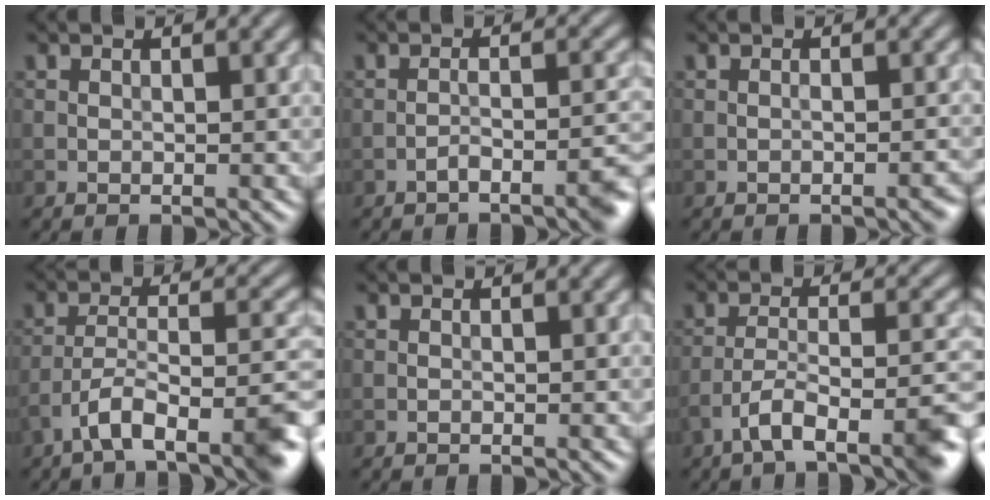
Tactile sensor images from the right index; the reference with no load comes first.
{"total": 3.0, "force": [-2.1, 0.6, 2.1], "torque": [-0.029, 0.009, -0.039]}
{"total": 1.0, "force": [-0.6, 0.2, 0.7], "torque": [-0.011, 0.002, -0.008]}
{"total": 8.0, "force": [-5.0, 2.3, 5.7], "torque": [-0.089, 0.003, -0.086]}
{"total": 0.0}
{"total": 7.3, "force": [-4.8, 1.8, 5.2], "torque": [-0.084, 0.001, -0.082]}